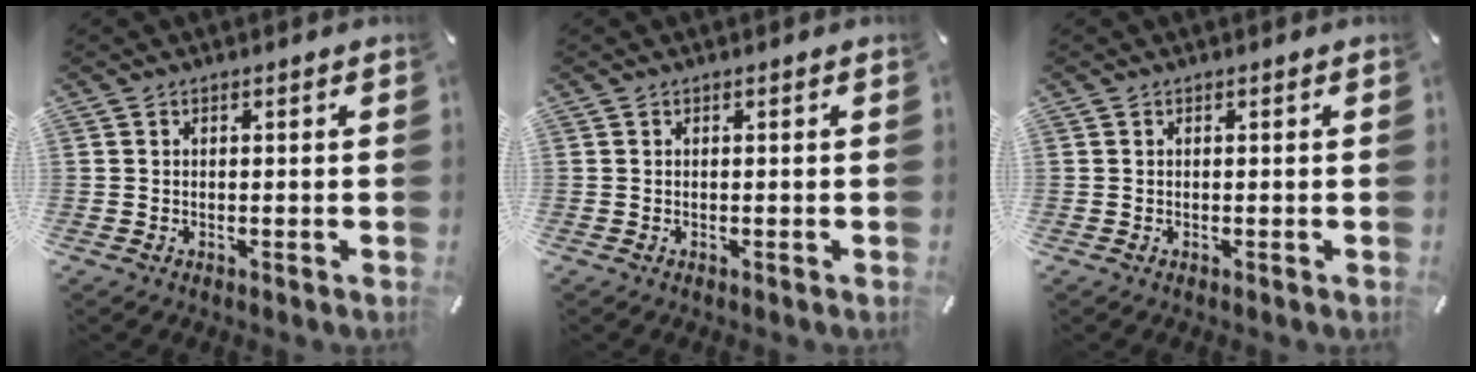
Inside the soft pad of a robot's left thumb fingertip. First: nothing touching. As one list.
[{"total": 0.0}, {"total": 0.0}]